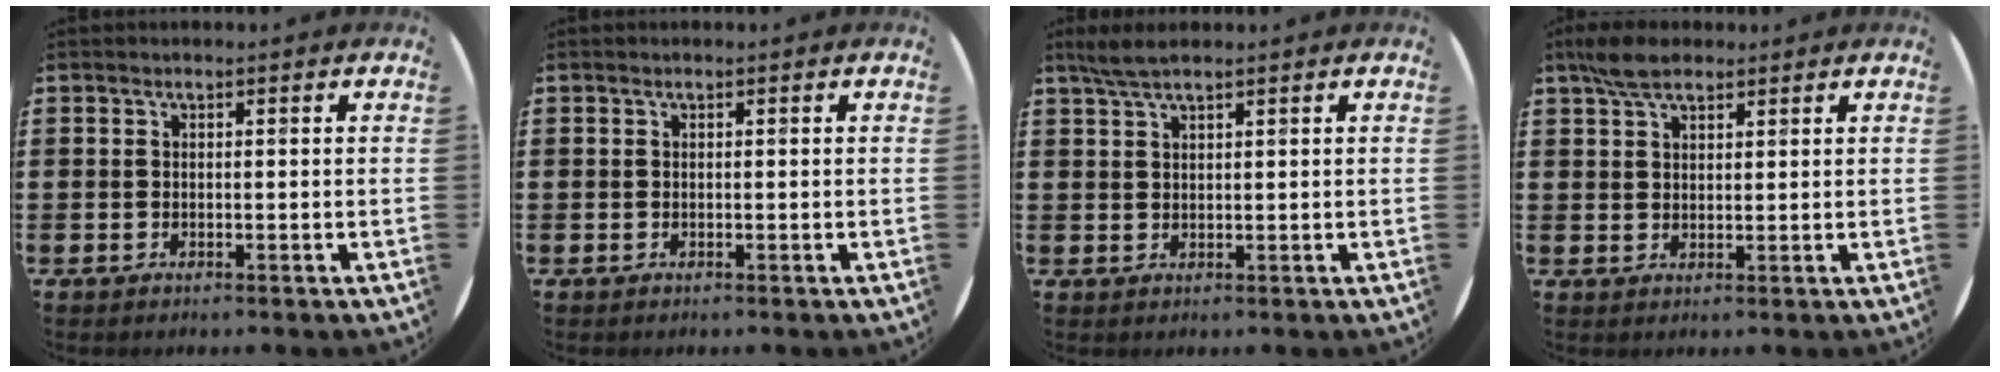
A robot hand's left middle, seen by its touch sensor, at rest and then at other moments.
{"total": 0.0}
{"total": 2.9, "force": [2.2, 0.4, 1.8], "torque": [-0.038, 0.004, 0.040]}
{"total": 4.6, "force": [3.5, 1.9, 2.3], "torque": [-0.052, 0.007, 0.065]}